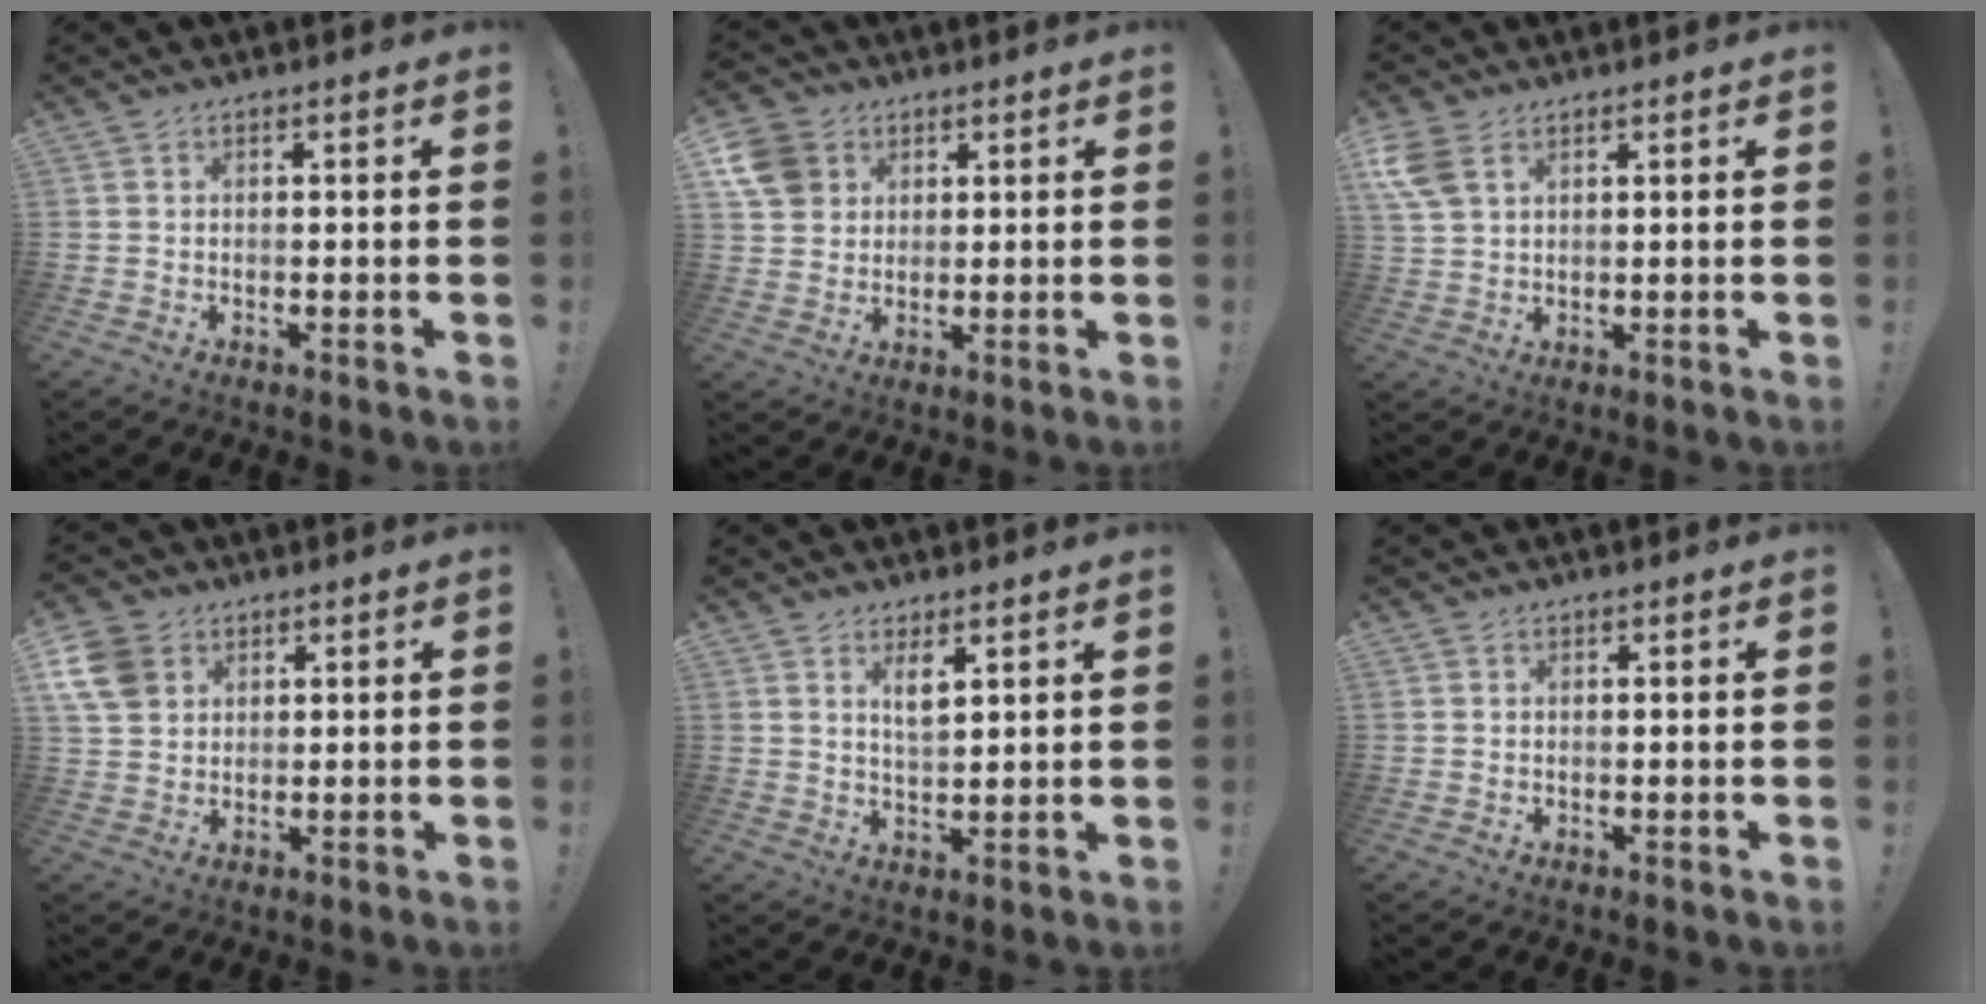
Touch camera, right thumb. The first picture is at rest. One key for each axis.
{"total": 9.0, "fx": 3.5, "fy": 7.7, "fz": 3.1, "tx": -0.046, "ty": -0.017, "tz": 0.070}
{"total": 7.1, "fx": 3.4, "fy": 4.3, "fz": 4.5, "tx": -0.094, "ty": -0.008, "tz": 0.067}
{"total": 9.3, "fx": 4.1, "fy": 7.3, "fz": 4.1, "tx": -0.082, "ty": -0.014, "tz": 0.084}
{"total": 5.5, "fx": 3.4, "fy": 3.2, "fz": 2.9, "tx": -0.040, "ty": -0.023, "tz": 0.060}
{"total": 2.5, "fx": 1.3, "fy": 2.2, "fz": 0.0, "tx": 0.010, "ty": -0.009, "tz": 0.022}